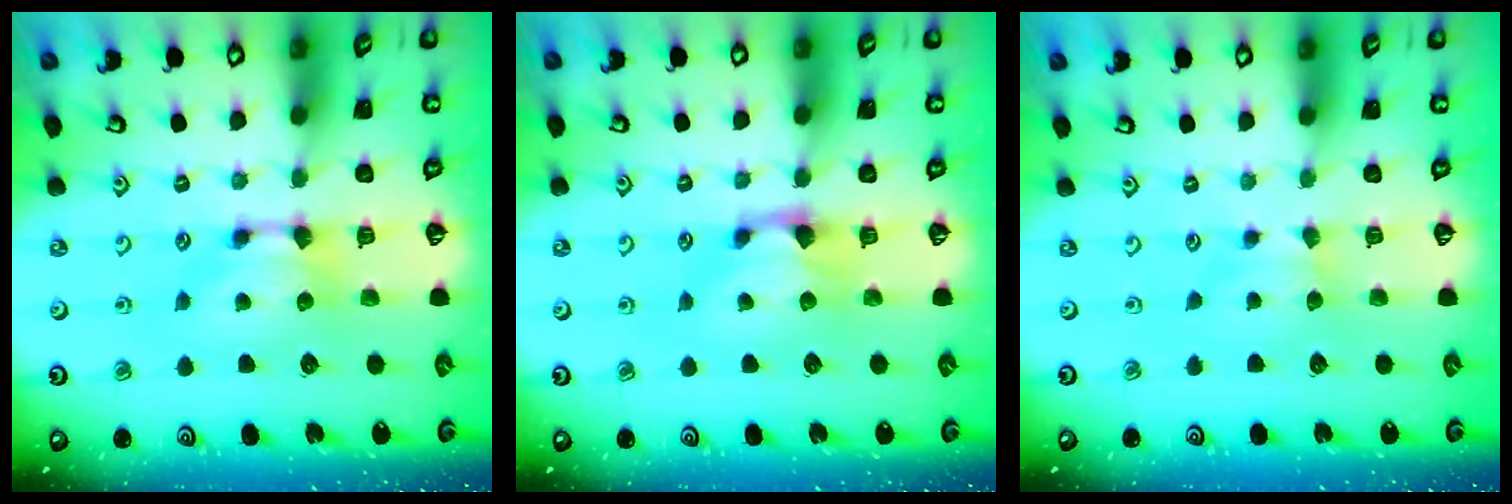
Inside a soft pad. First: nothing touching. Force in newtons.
{"total": 0.9, "press": 0.4, "slide": 0.7}
{"total": 2.1, "press": 2.0, "slide": 0.5}